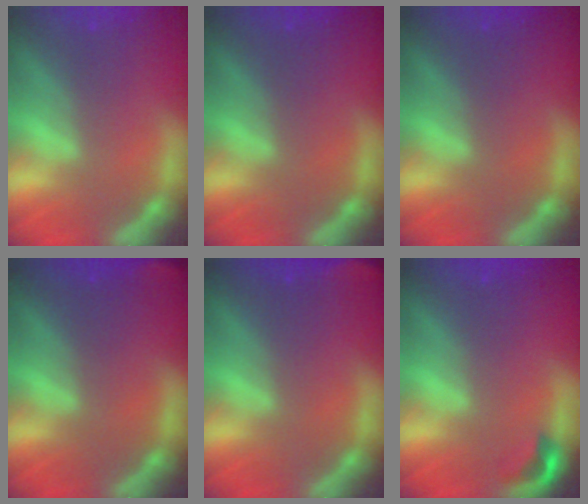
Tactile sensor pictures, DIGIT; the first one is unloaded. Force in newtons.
{"total": 0.0}
{"total": 0.0}
{"total": 1.4}
{"total": 2.4}
{"total": 1.9}